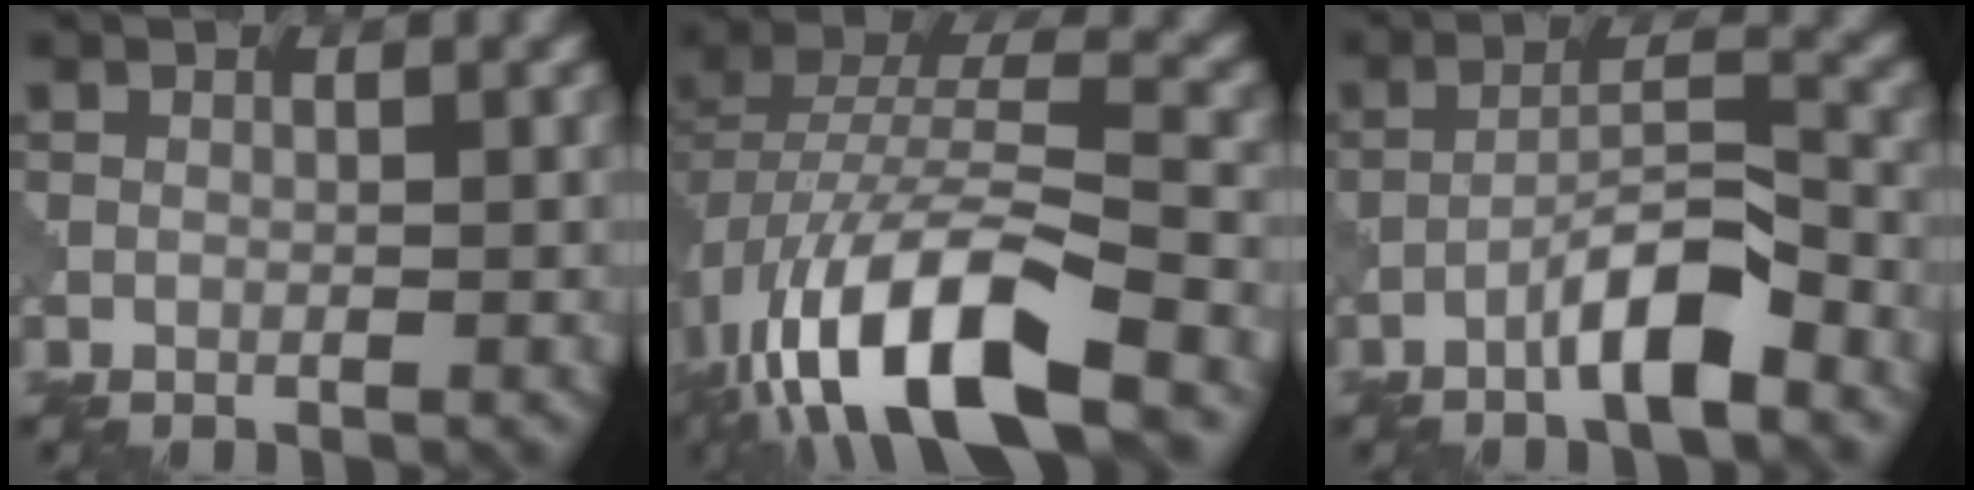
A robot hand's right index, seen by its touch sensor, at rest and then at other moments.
{"total": 13.9, "force": [-7.9, 5.0, 10.4], "torque": [-0.209, -0.002, -0.141]}
{"total": 5.0, "force": [-3.3, 0.4, 3.7], "torque": [-0.068, 0.017, -0.058]}